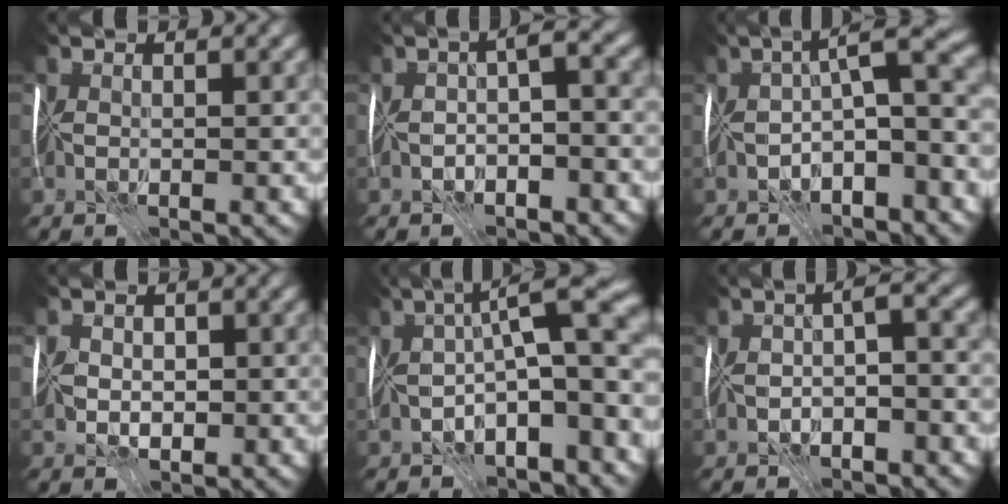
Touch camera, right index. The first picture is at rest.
{"total": 3.3, "force": [-1.6, 1.0, 2.8], "torque": [-0.046, 0.003, -0.037]}
{"total": 7.0, "force": [-1.9, 1.9, 6.5], "torque": [-0.101, 0.006, -0.040]}
{"total": 1.7, "force": [-0.2, 1.5, 0.8], "torque": [-0.015, -0.004, -0.008]}
{"total": 10.7, "force": [-1.3, 3.4, 10.0], "torque": [-0.143, 0.010, -0.027]}
{"total": 3.2, "force": [-1.5, 0.9, 2.6], "torque": [-0.047, 0.001, -0.035]}